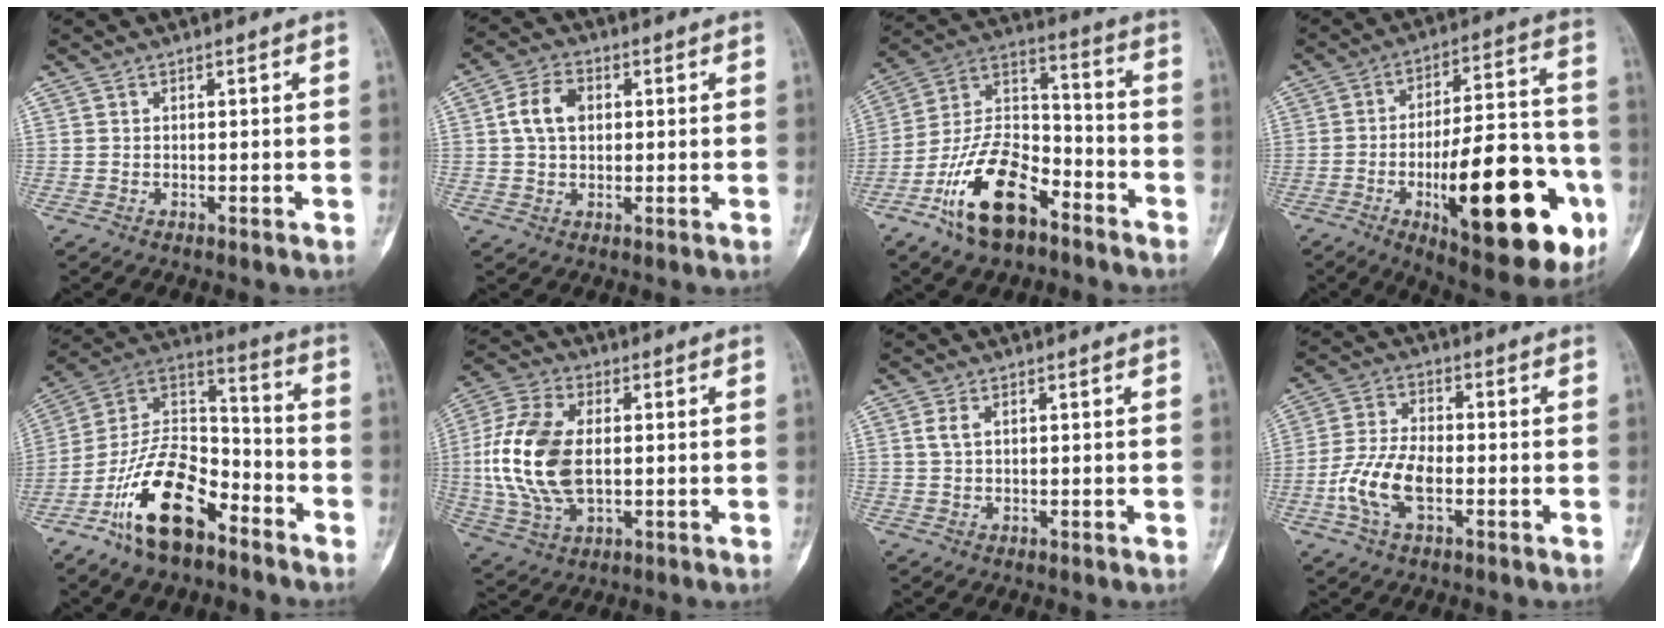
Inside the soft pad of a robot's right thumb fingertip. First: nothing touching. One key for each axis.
{"total": 6.9, "fx": 1.2, "fy": 4.8, "fz": 4.9, "tx": -0.086, "ty": 0.012, "tz": 0.018}
{"total": 17.7, "fx": -10.1, "fy": 8.9, "fz": 11.5, "tx": -0.198, "ty": 0.078, "tz": -0.188}
{"total": 29.2, "fx": -9.7, "fy": 10.4, "fz": 25.5, "tx": -0.333, "ty": 0.027, "tz": -0.129}
{"total": 18.9, "fx": -10.9, "fy": 9.3, "fz": 12.4, "tx": -0.210, "ty": 0.087, "tz": -0.203}
{"total": 16.0, "fx": 0.3, "fy": 9.2, "fz": 13.0, "tx": -0.280, "ty": 0.005, "tz": 0.009}
{"total": 2.0, "fx": 0.7, "fy": 1.0, "fz": 1.5, "tx": -0.036, "ty": 0.007, "tz": 0.017}
{"total": 9.4, "fx": -2.8, "fy": 4.5, "fz": 7.8, "tx": -0.170, "ty": 0.018, "tz": -0.058}